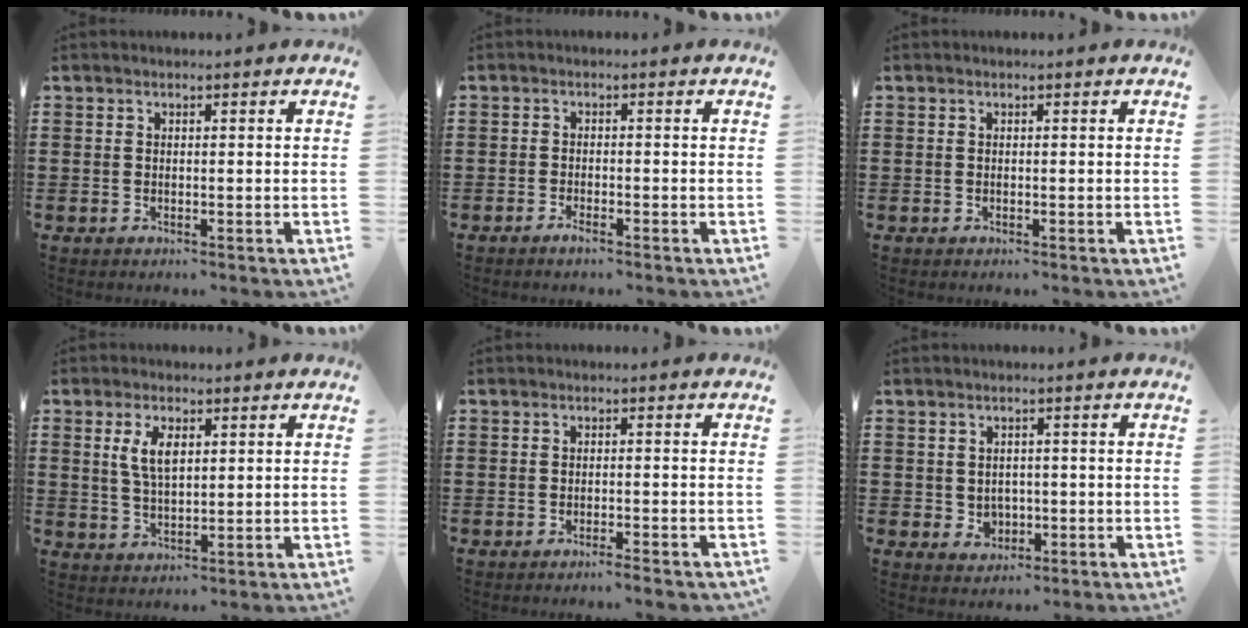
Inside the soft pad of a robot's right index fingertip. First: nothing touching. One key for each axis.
{"total": 1.3, "fx": -1.1, "fy": 0.2, "fz": 0.6, "tx": -0.013, "ty": -0.004, "tz": -0.020}
{"total": 0.0}
{"total": 4.9, "fx": 1.6, "fy": 2.1, "fz": 4.1, "tx": -0.087, "ty": 0.008, "tz": 0.027}
{"total": 1.6, "fx": -1.3, "fy": -0.1, "fz": 0.9, "tx": -0.015, "ty": -0.001, "tz": -0.024}
{"total": 2.1, "fx": 0.1, "fy": 2.0, "fz": 0.7, "tx": -0.013, "ty": 0.005, "tz": -0.004}